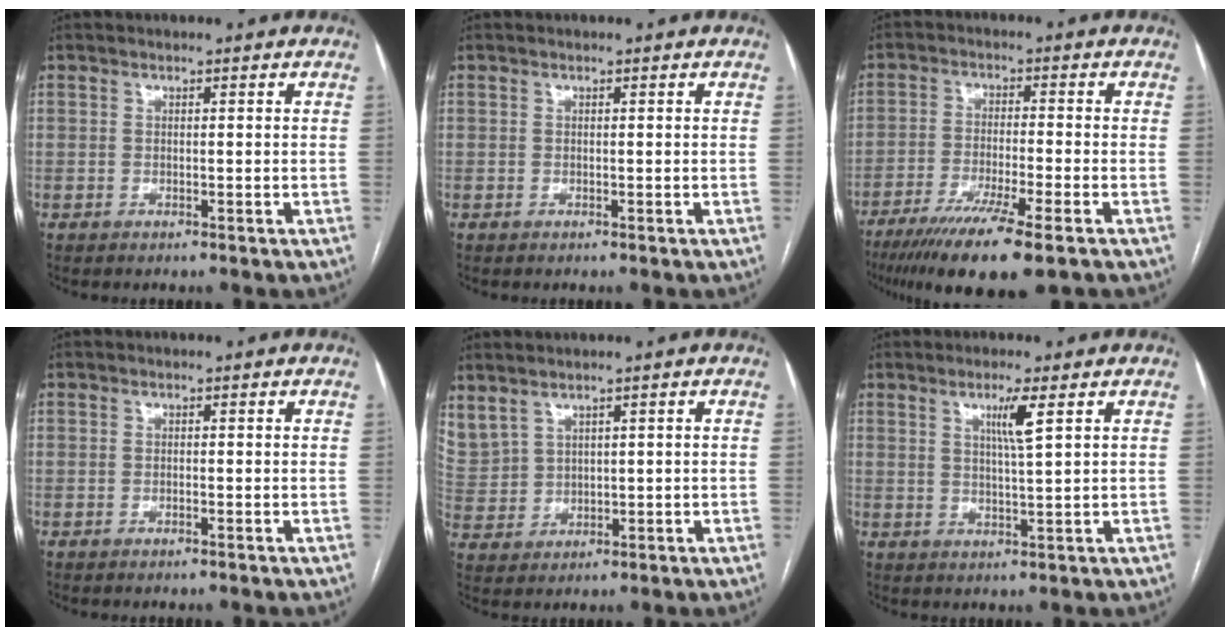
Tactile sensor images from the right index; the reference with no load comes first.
{"total": 0.0}
{"total": 12.4, "force": [-8.2, 0.4, 9.2], "torque": [-0.155, -0.033, -0.135]}
{"total": 0.0}
{"total": 9.0, "force": [5.4, 6.0, 4.0], "torque": [-0.128, 0.016, 0.134]}
{"total": 4.0, "force": [1.7, -0.5, 3.5], "torque": [-0.065, -0.006, 0.031]}